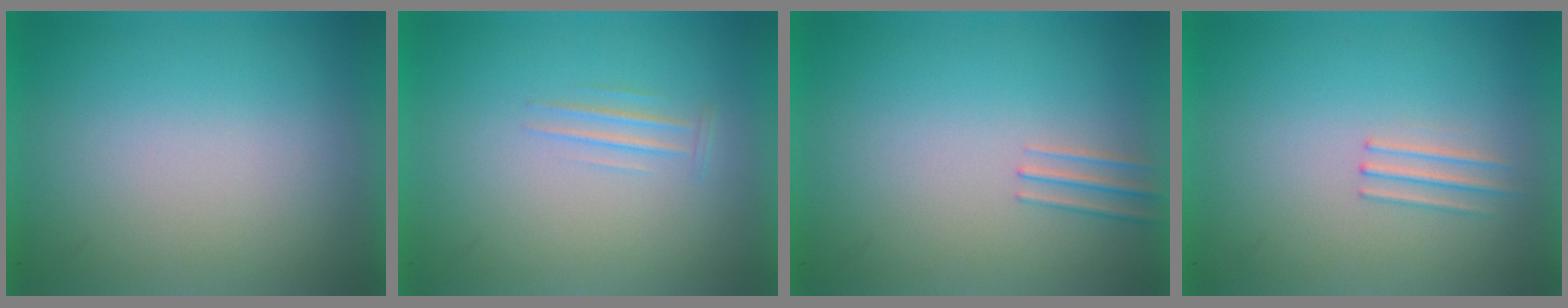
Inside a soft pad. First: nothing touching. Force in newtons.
{"total": 1.1}
{"total": 1.1}
{"total": 1.2}